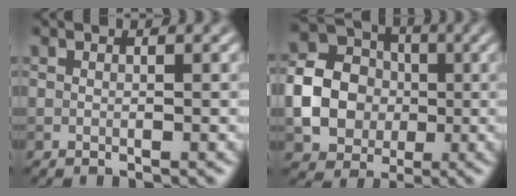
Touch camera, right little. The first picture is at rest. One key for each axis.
{"total": 6.8, "fx": -0.9, "fy": 5.7, "fz": 3.6, "tx": -0.071, "ty": 0.007, "tz": -0.028}